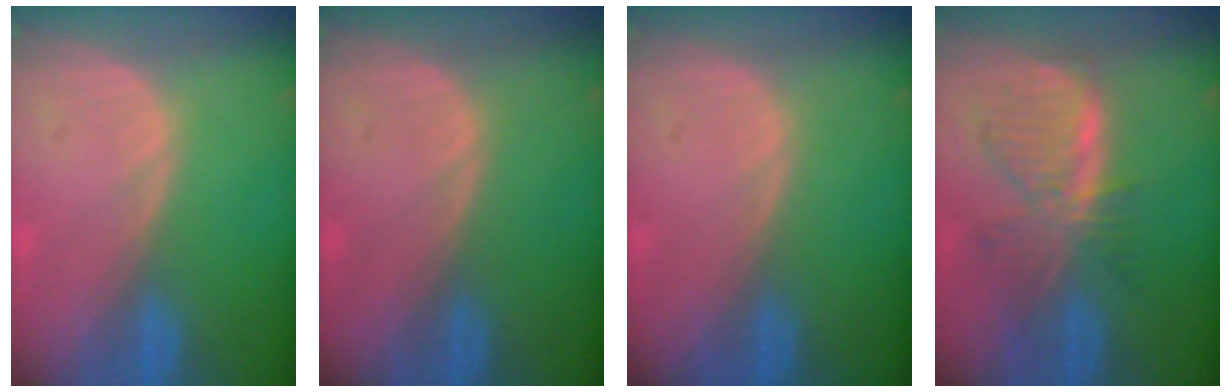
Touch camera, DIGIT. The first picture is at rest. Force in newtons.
{"total": 0.0}
{"total": 0.0}
{"total": 7.4, "press": 6.7, "slide": 3.0}